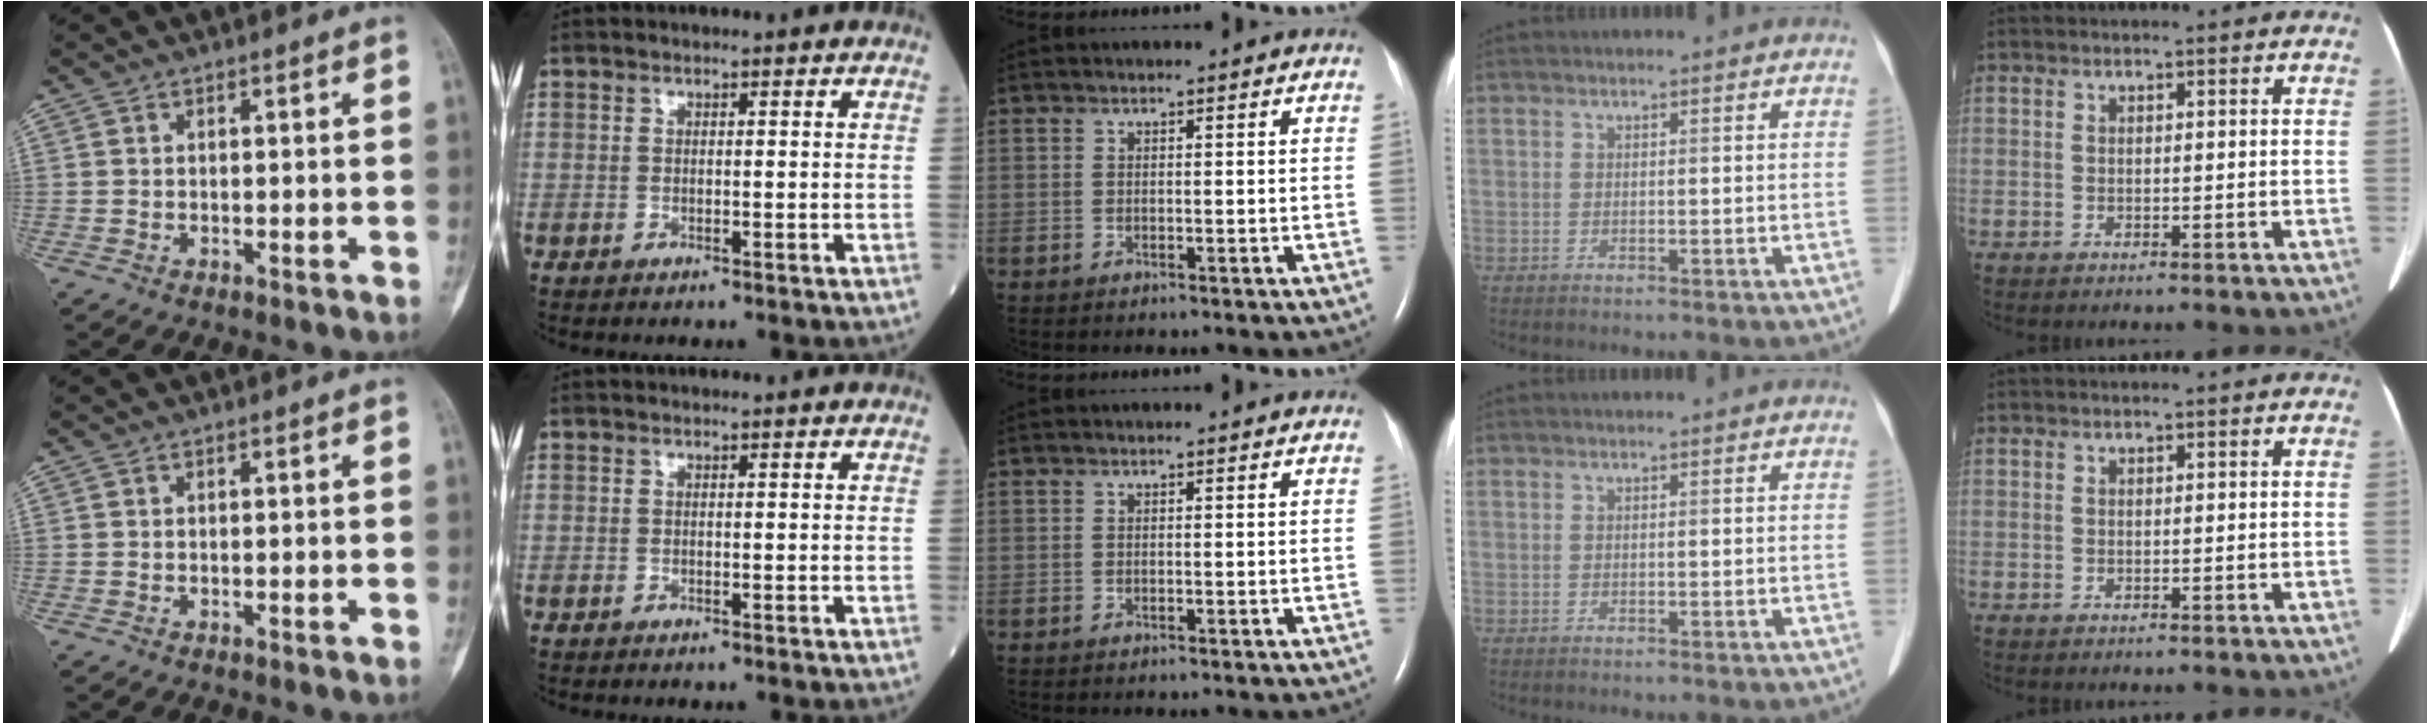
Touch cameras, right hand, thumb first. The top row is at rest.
{}